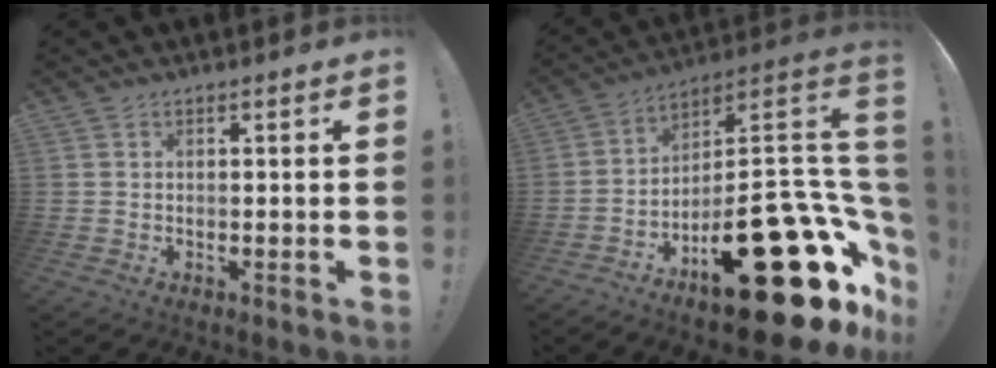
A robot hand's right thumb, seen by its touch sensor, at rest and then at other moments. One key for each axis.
{"total": 30.9, "fx": -12.9, "fy": 11.8, "fz": 25.4, "tx": -0.288, "ty": 0.057, "tz": -0.177}